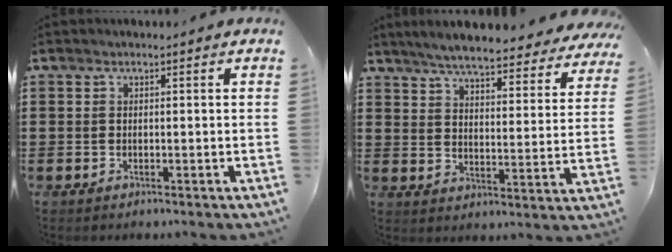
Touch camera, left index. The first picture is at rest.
{"total": 5.8, "force": [5.5, -0.1, 2.1], "torque": [-0.064, -0.036, 0.091]}